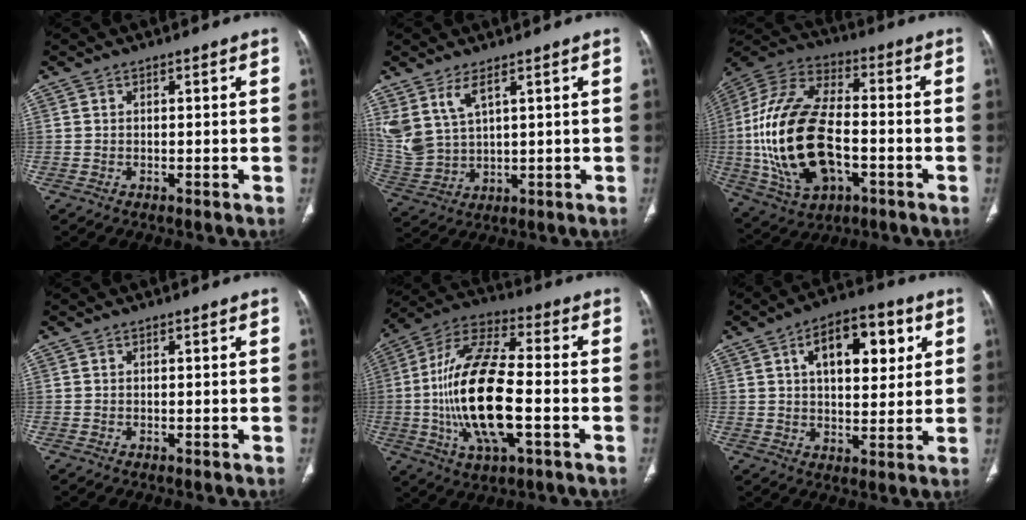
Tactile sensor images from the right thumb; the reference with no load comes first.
{"total": 8.9, "force": [4.9, 4.1, 6.2], "torque": [-0.134, -0.016, 0.119]}
{"total": 24.9, "force": [-3.8, 13.8, 20.4], "torque": [-0.418, 0.013, -0.059]}
{"total": 0.0}
{"total": 20.9, "force": [-3.3, 7.9, 19.0], "torque": [-0.381, 0.022, -0.058]}
{"total": 14.3, "force": [4.9, 7.5, 11.1], "torque": [-0.123, 0.002, 0.074]}